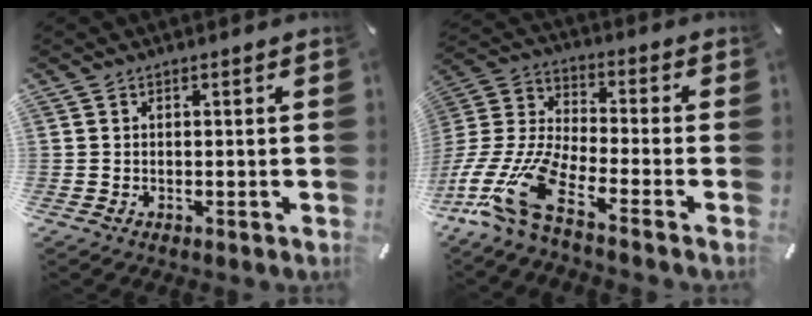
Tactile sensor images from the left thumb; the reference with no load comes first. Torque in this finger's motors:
{"motor_torque": [0.27, 4.03, 1.67, 1.10, 0.25]}